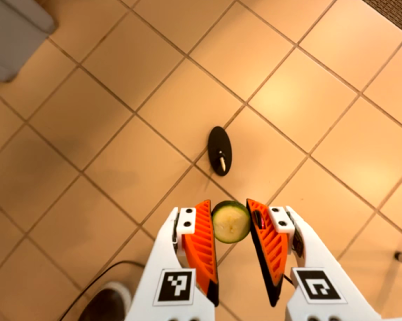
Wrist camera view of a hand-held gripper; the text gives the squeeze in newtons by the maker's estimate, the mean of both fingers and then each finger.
{"total": 7.6, "left": 7.4, "right": 7.9}